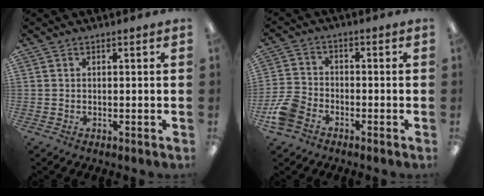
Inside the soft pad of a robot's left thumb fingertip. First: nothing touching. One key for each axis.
{"total": 7.7, "fx": -4.4, "fy": 5.1, "fz": 3.9, "tx": -0.085, "ty": 0.024, "tz": -0.082}